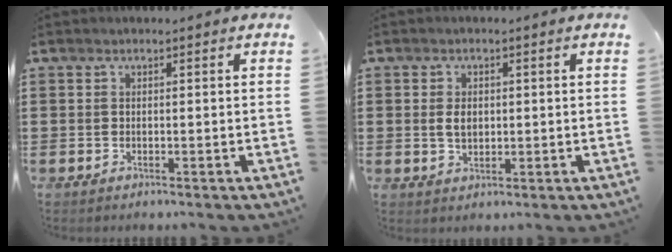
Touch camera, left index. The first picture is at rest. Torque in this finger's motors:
{"motor_torque": [0.54, 0.48, 0.37, 0.04]}